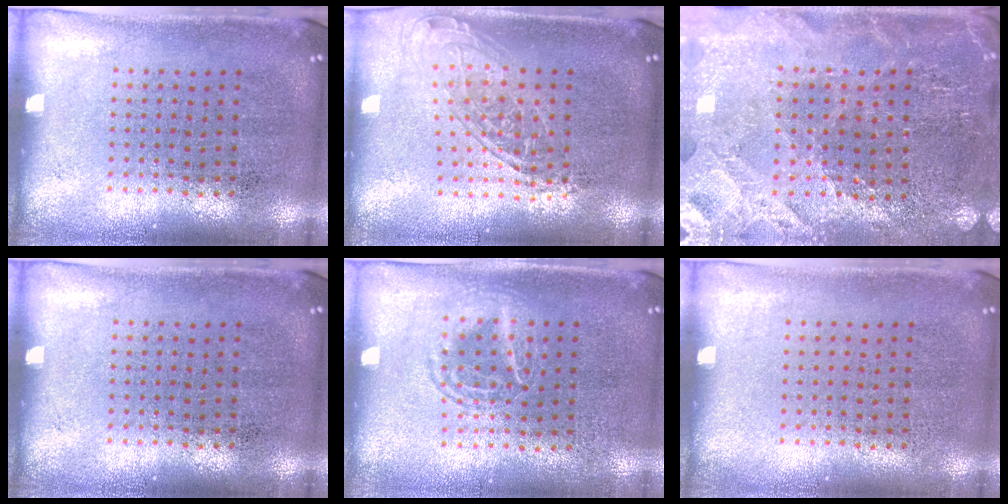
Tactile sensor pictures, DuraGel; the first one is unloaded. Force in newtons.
{"total": 1.5, "press": 1.3, "slide": 0.8}
{"total": 2.4, "press": 2.3, "slide": 0.2}
{"total": 0.0}
{"total": 1.2, "press": 1.1, "slide": 0.2}
{"total": 0.0}